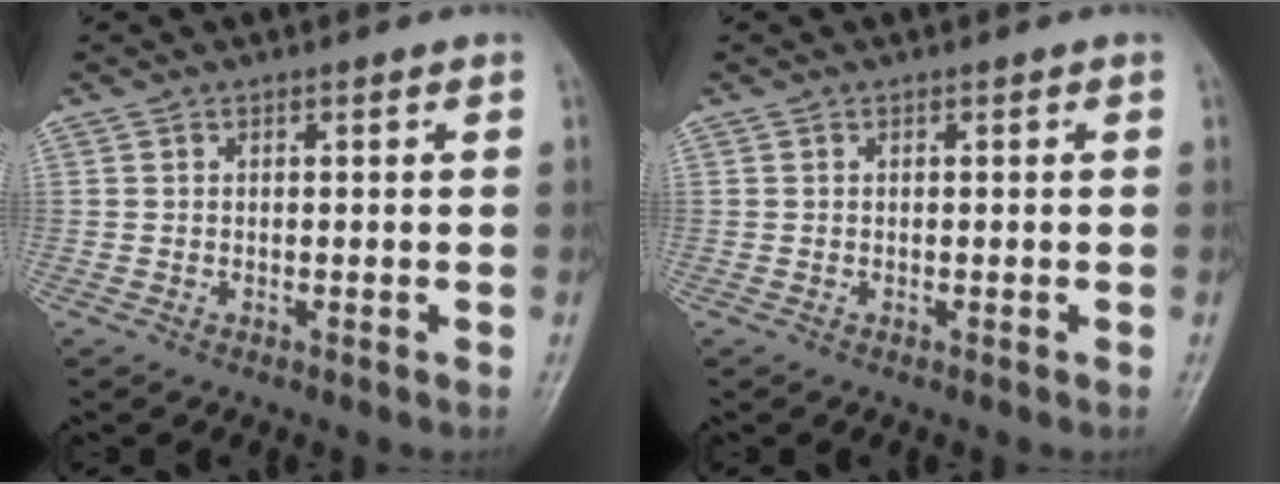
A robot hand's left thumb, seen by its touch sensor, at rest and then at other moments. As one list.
[{"total": 0.0}]